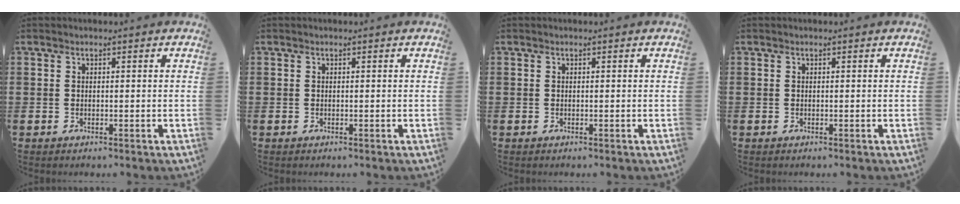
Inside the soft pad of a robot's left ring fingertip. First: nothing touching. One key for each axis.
{"total": 0.0}
{"total": 0.0}
{"total": 0.0}